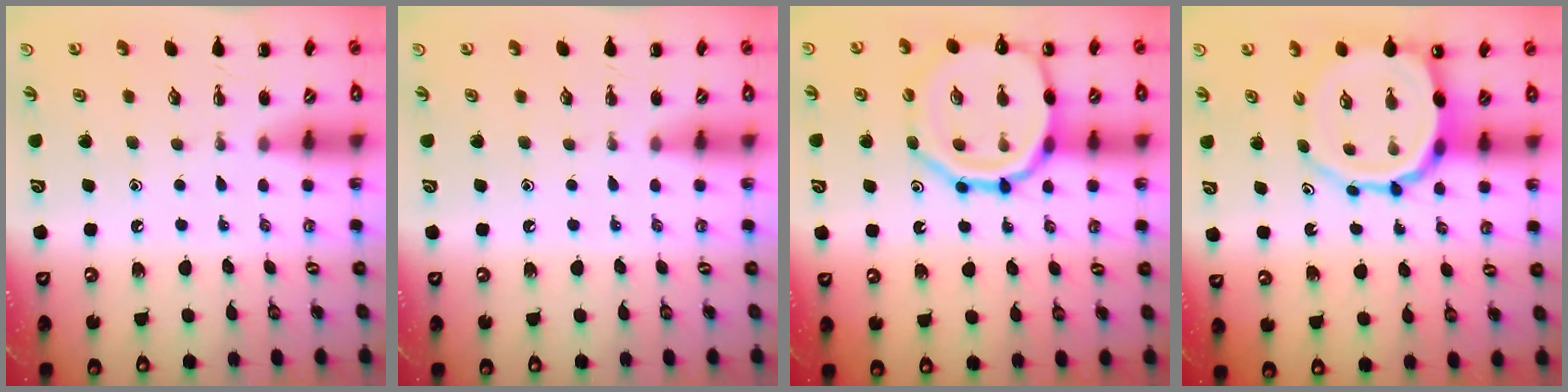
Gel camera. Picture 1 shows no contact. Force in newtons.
{"total": 0.0}
{"total": 17.4, "press": 17.3, "slide": 1.6}
{"total": 12.2, "press": 11.7, "slide": 3.2}